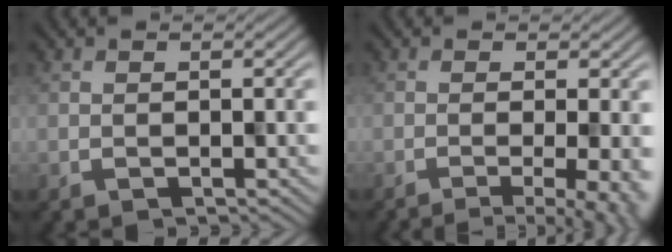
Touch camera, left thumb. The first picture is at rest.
{"total": 8.3, "force": [-4.4, 2.4, 6.7], "torque": [-0.076, -0.003, -0.040]}